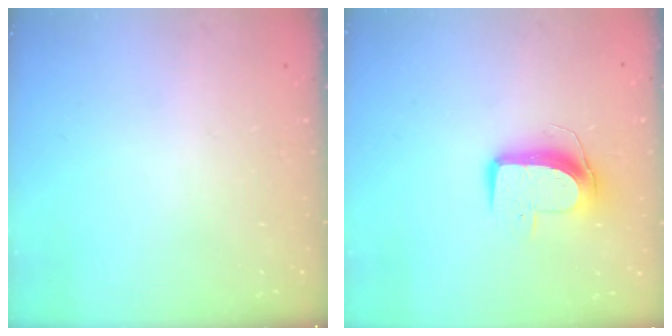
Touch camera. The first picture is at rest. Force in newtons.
{"total": 9.6, "press": 9.6, "slide": 0.7}